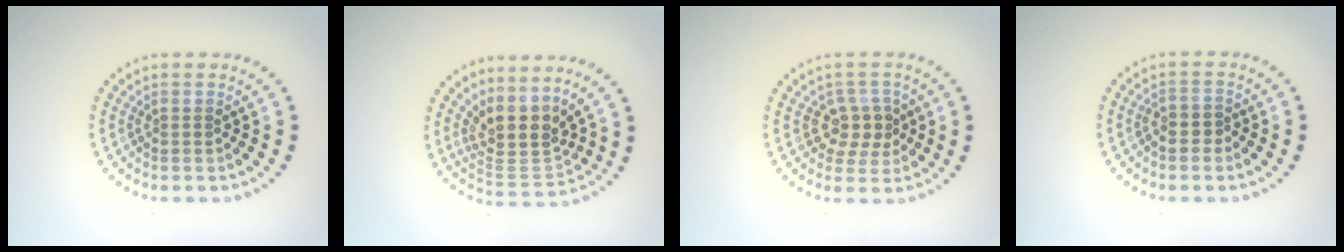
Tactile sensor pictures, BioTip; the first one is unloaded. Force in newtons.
{"total": 4.3, "press": 3.4, "slide": 2.5}
{"total": 2.9, "press": 2.6, "slide": 1.3}
{"total": 1.4, "press": 1.2, "slide": 0.6}